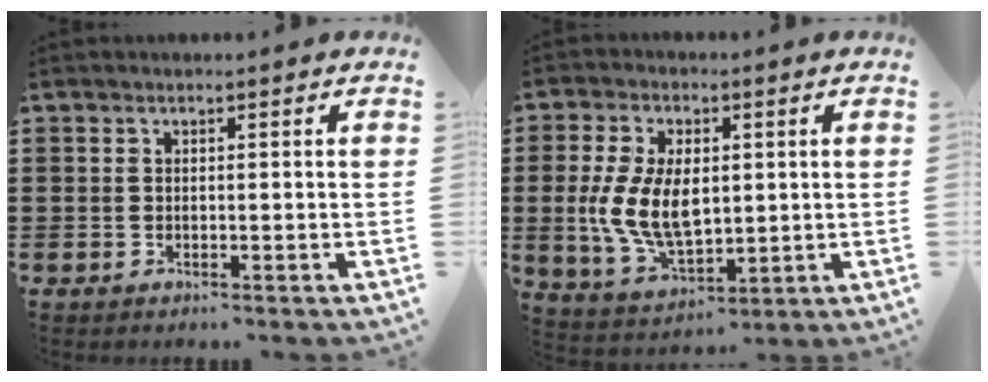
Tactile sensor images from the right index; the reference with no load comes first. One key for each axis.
{"total": 10.2, "fx": 0.2, "fy": 5.7, "fz": 8.4, "tx": -0.196, "ty": 0.002, "tz": 0.000}